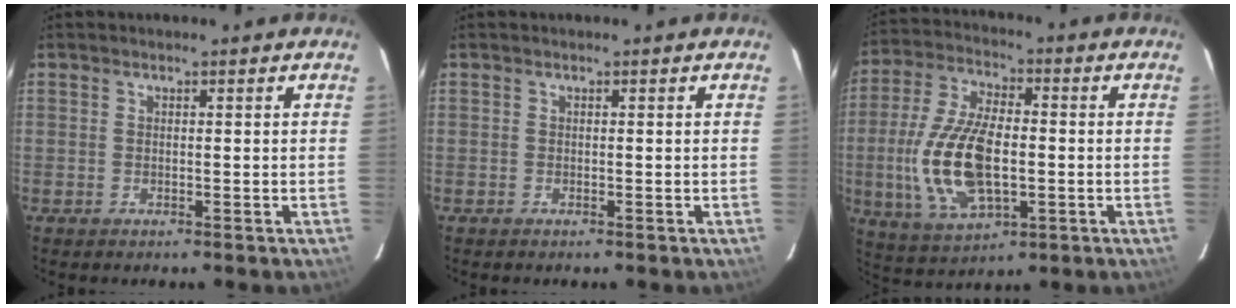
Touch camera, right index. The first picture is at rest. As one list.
[{"total": 0.0}, {"total": 16.9, "force": [-2.2, 8.2, 14.6], "torque": [-0.309, -0.003, -0.033]}]